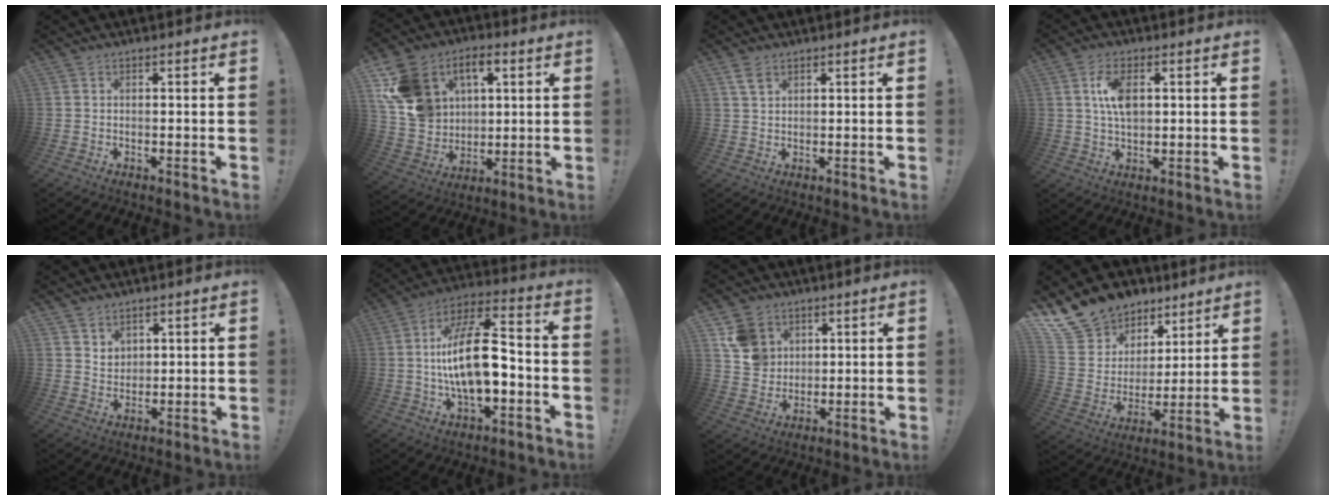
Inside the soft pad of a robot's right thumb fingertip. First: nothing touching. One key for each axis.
{"total": 17.2, "fx": 7.0, "fy": 13.1, "fz": 8.7, "tx": -0.164, "ty": -0.030, "tz": 0.136}
{"total": 3.5, "fx": 2.2, "fy": 1.8, "fz": 2.1, "tx": -0.032, "ty": -0.007, "tz": 0.040}
{"total": 8.4, "fx": 1.9, "fy": 4.6, "fz": 6.7, "tx": -0.120, "ty": -0.004, "tz": 0.029}
{"total": 4.1, "fx": 3.0, "fy": 2.7, "fz": 0.7, "tx": 0.000, "ty": -0.027, "tz": 0.052}
{"total": 19.1, "fx": -1.9, "fy": 8.5, "fz": 17.0, "tx": -0.302, "ty": 0.008, "tz": -0.036}
{"total": 10.2, "fx": 4.7, "fy": 8.4, "fz": 3.3, "tx": -0.042, "ty": -0.017, "tz": 0.099}
{"total": 14.4, "fx": 10.4, "fy": 9.5, "fz": 3.0, "tx": -0.056, "ty": -0.076, "tz": 0.215}